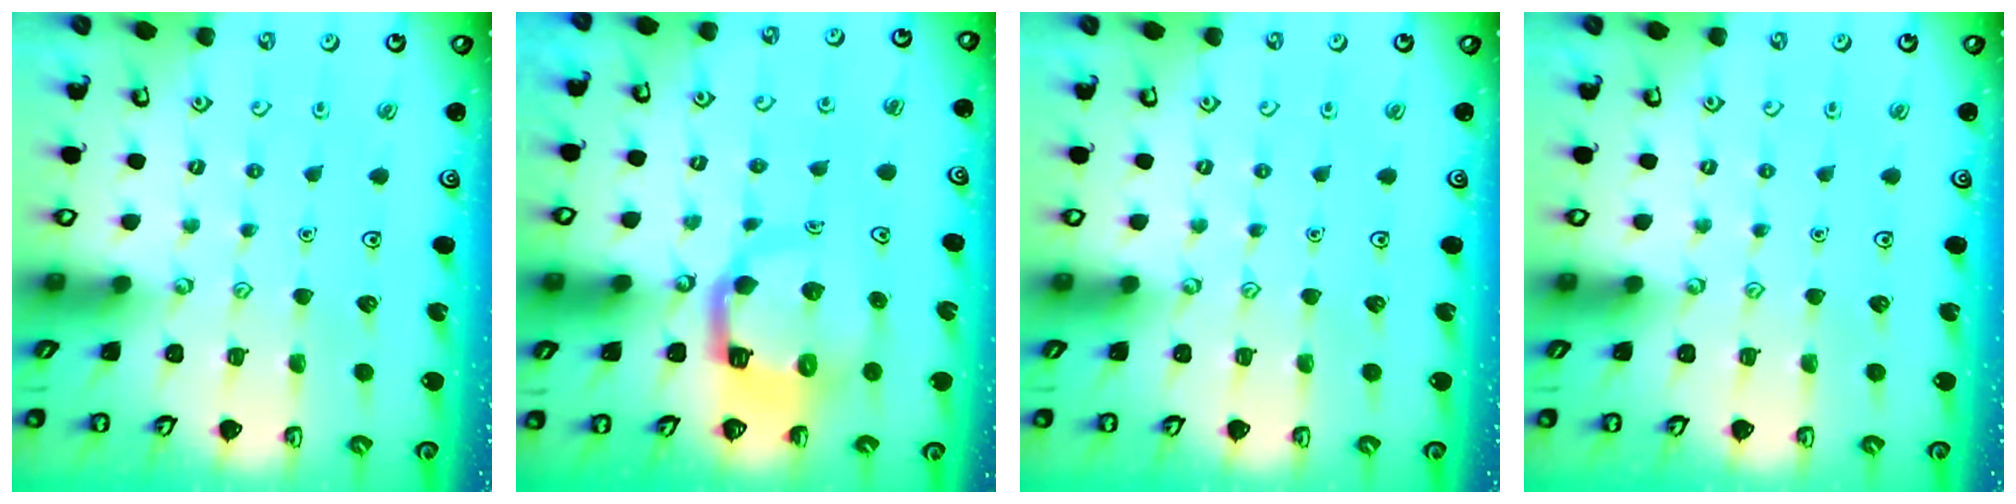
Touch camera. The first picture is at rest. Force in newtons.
{"total": 9.6, "press": 9.5, "slide": 1.4}
{"total": 0.0}
{"total": 0.0}